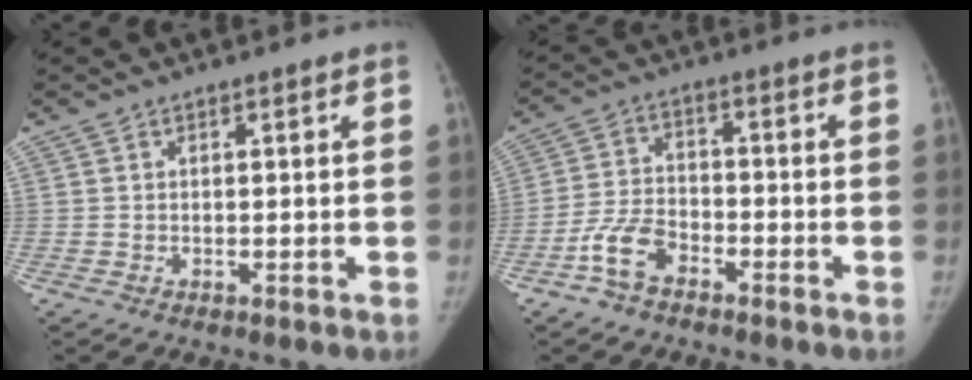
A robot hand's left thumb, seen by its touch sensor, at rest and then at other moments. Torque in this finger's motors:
{"motor_torque": [-0.30, 1.85, -0.08, 0.26, 0.24]}